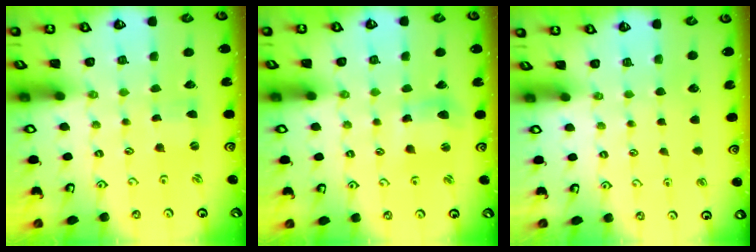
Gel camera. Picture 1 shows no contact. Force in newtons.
{"total": 6.3, "press": 6.2, "slide": 1.2}
{"total": 0.0}